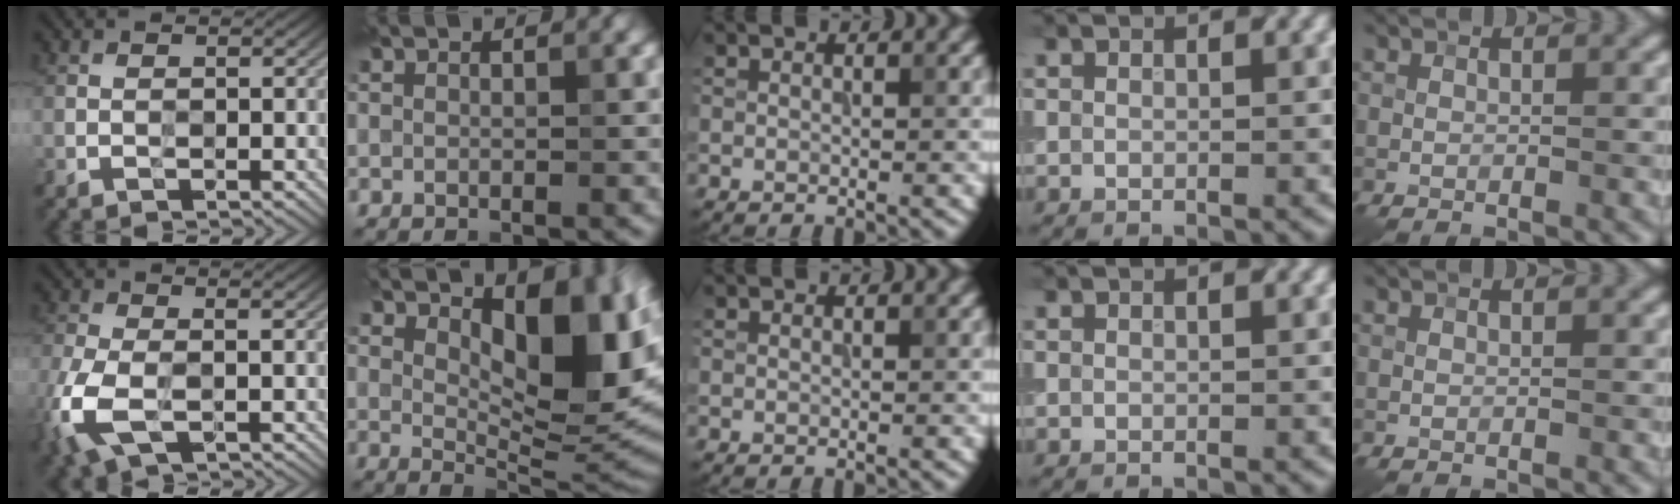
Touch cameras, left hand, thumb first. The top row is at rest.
{"thumb": {"total": 8.7, "force": [-2.7, 4.4, 7.0], "torque": [-0.186, -0.019, -0.058]}, "index": {"total": 11.1, "force": [3.8, 4.6, 9.4], "torque": [-0.127, -0.004, 0.065]}}